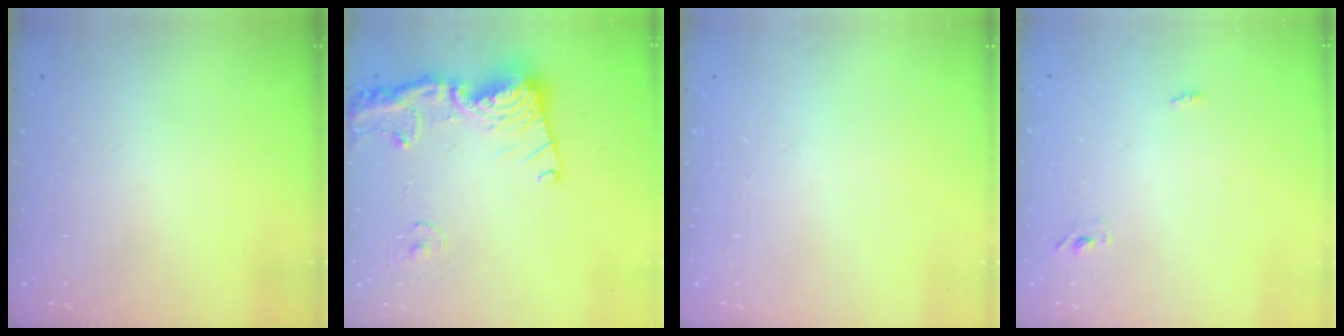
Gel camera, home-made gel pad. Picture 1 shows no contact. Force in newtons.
{"total": 17.6, "press": 17.5, "slide": 2.0}
{"total": 0.0}
{"total": 2.9, "press": 2.7, "slide": 1.0}